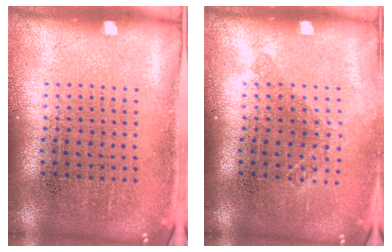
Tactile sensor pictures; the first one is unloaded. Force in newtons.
{"total": 1.2, "press": 0.9, "slide": 0.7}